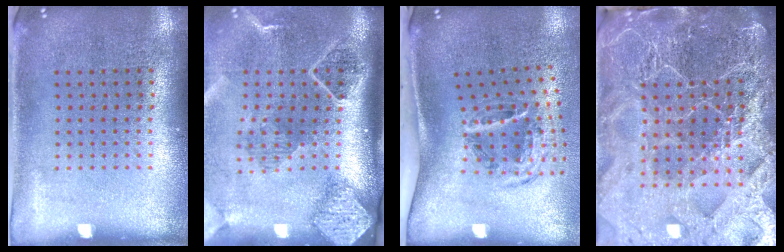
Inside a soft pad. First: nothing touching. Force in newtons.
{"total": 2.7, "press": 2.0, "slide": 1.8}
{"total": 2.0, "press": 1.2, "slide": 1.5}
{"total": 6.2, "press": 5.4, "slide": 3.1}